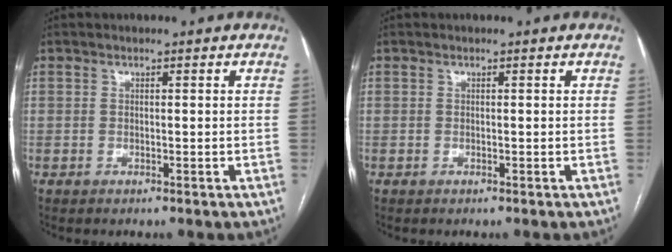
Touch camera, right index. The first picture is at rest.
{"total": 0.0}